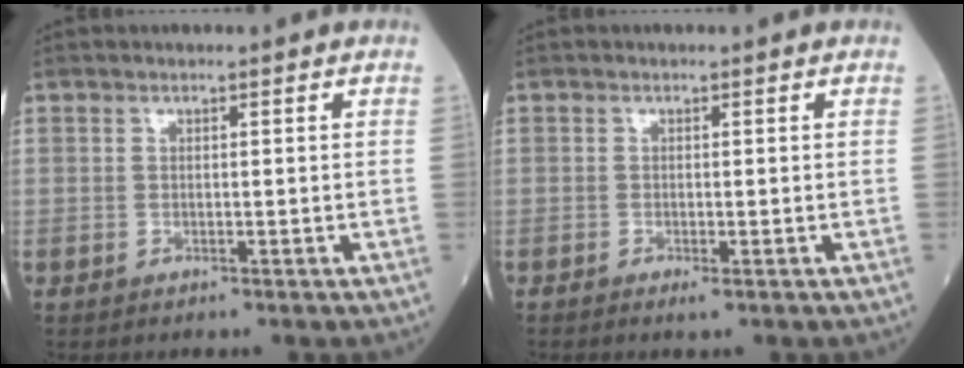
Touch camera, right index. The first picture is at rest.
{"total": 0.8, "force": [-0.5, 0.1, 0.7], "torque": [-0.013, -0.003, -0.008]}